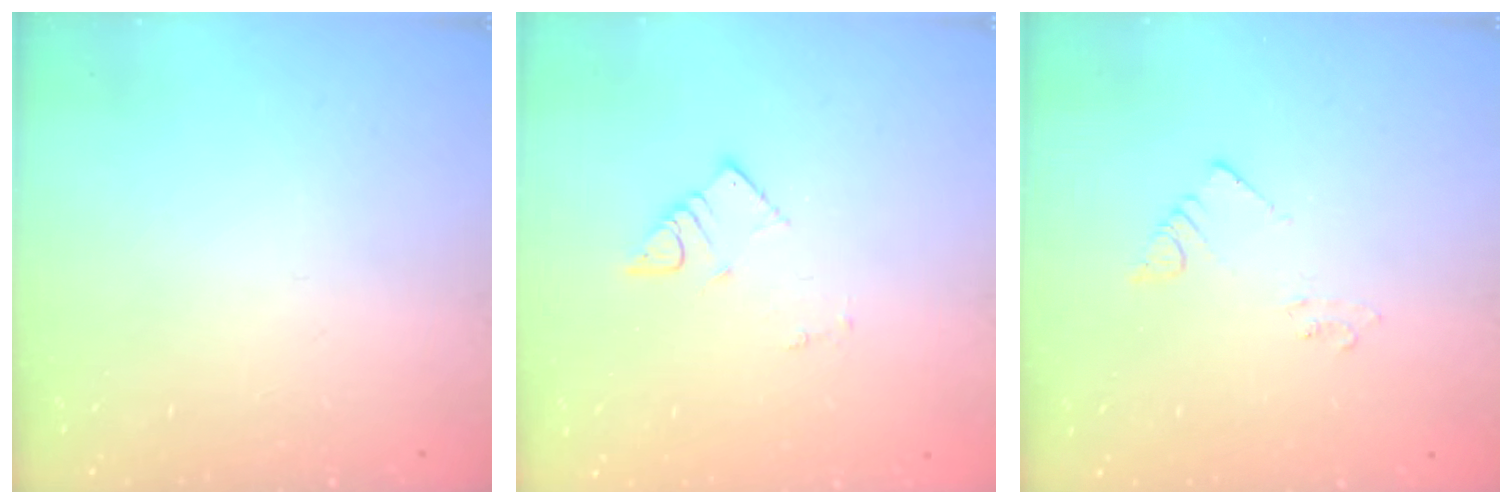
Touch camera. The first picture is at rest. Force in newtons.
{"total": 3.2, "press": 3.2, "slide": 0.1}
{"total": 2.2, "press": 2.2, "slide": 0.1}